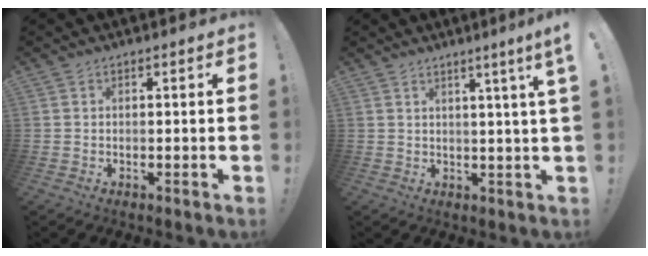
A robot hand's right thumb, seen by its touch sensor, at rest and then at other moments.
{"total": 5.2, "force": [2.3, -1.1, 4.5], "torque": [-0.055, -0.018, 0.029]}